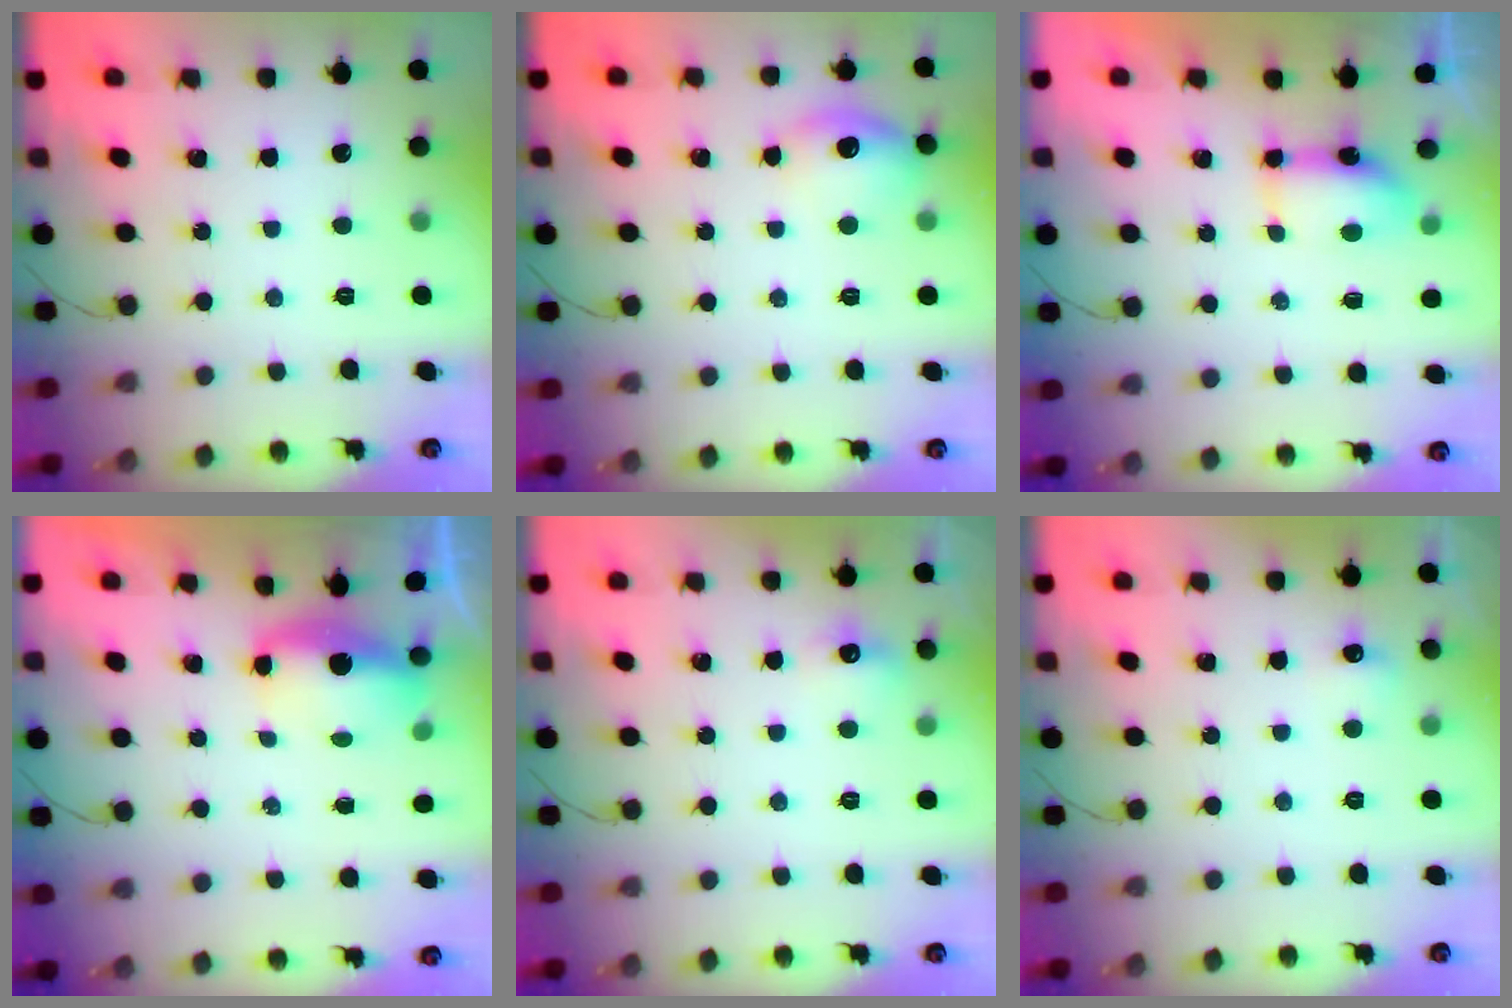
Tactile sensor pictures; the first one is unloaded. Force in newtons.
{"total": 11.1, "press": 11.1, "slide": 0.2}
{"total": 6.1, "press": 6.0, "slide": 1.1}
{"total": 5.5, "press": 5.5, "slide": 0.5}
{"total": 6.3, "press": 6.1, "slide": 1.5}
{"total": 5.0, "press": 4.8, "slide": 1.2}